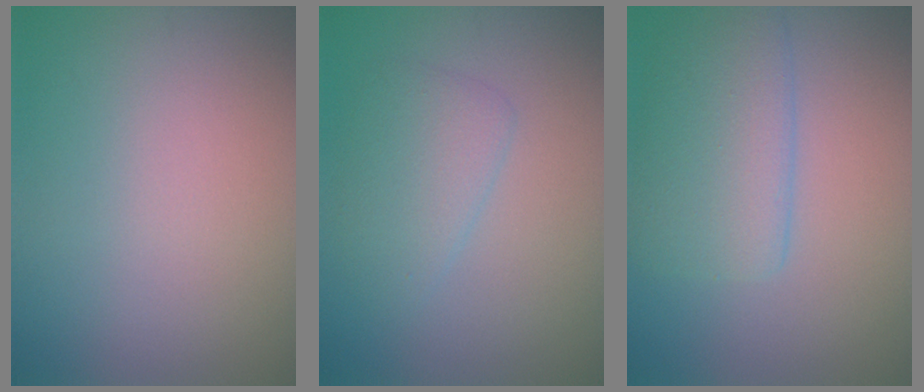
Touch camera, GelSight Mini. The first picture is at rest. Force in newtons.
{"total": 2.6, "press": 2.6, "slide": 0.1}
{"total": 4.4, "press": 4.4, "slide": 0.4}